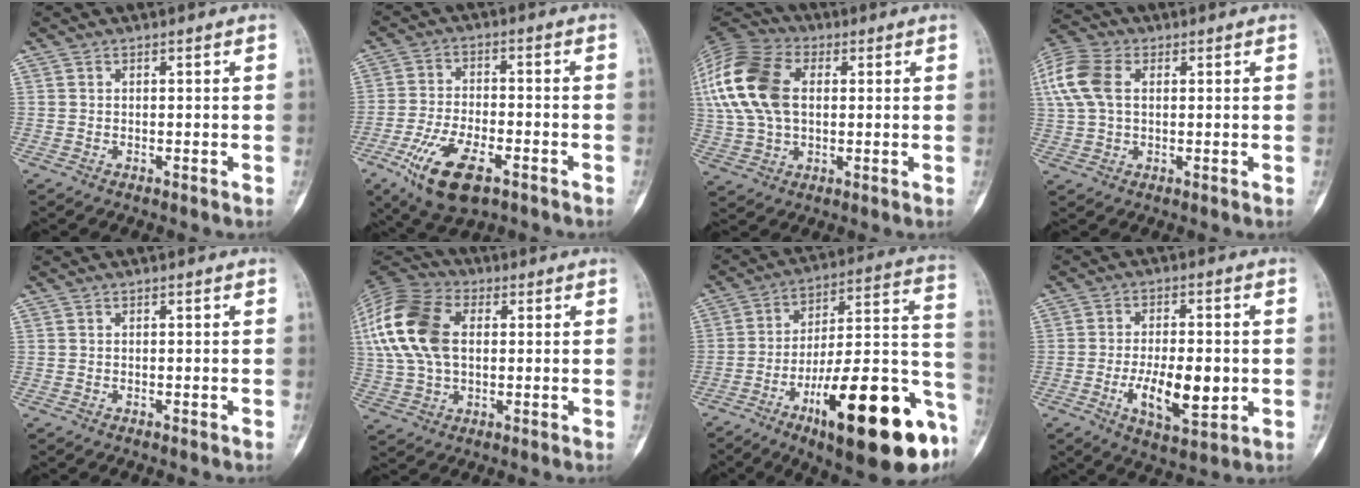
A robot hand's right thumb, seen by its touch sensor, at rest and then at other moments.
{"total": 12.7, "force": [-6.3, 5.6, 9.5], "torque": [-0.180, 0.011, -0.107]}
{"total": 19.9, "force": [3.4, 12.8, 14.9], "torque": [-0.328, 0.012, 0.059]}
{"total": 12.0, "force": [2.8, 7.8, 8.6], "torque": [-0.209, 0.018, 0.053]}
{"total": 0.0}
{"total": 18.3, "force": [3.2, 11.6, 13.8], "torque": [-0.293, 0.015, 0.054]}
{"total": 29.0, "force": [-12.1, 8.5, 24.9], "torque": [-0.302, 0.059, -0.174]}
{"total": 11.5, "force": [-2.1, 4.9, 10.2], "torque": [-0.157, -0.005, -0.031]}